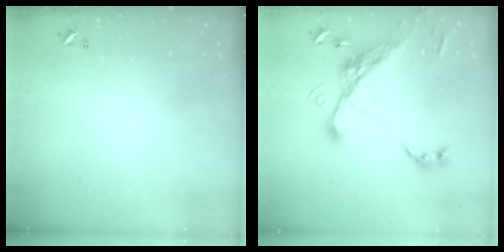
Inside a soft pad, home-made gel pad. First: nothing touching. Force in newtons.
{"total": 10.6, "press": 10.4, "slide": 2.2}